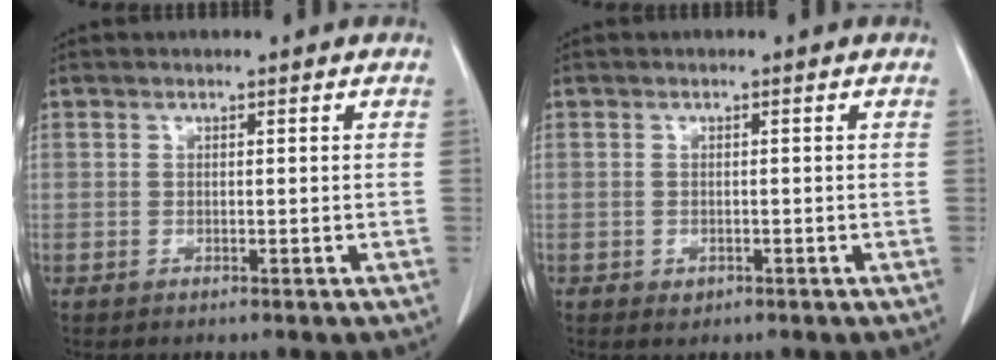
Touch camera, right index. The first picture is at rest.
{"total": 1.0, "force": [-0.5, 0.7, 0.4], "torque": [-0.006, 0.001, -0.003]}